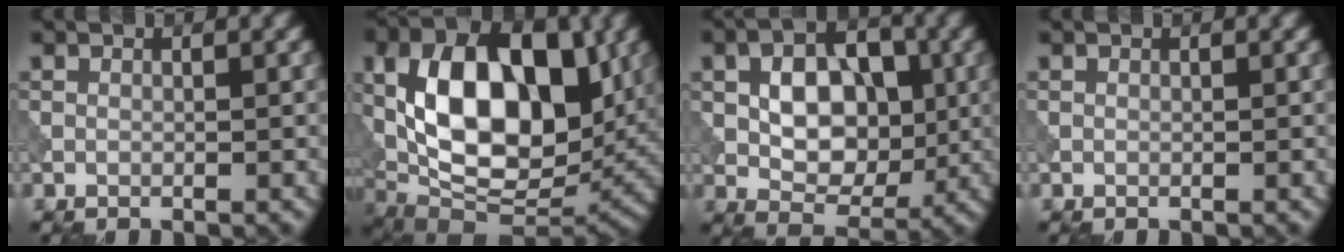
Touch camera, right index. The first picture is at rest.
{"total": 13.6, "force": [2.0, 7.9, 10.9], "torque": [-0.165, 0.001, 0.028]}
{"total": 7.2, "force": [0.5, 4.8, 5.3], "torque": [-0.079, 0.003, 0.006]}
{"total": 0.0}